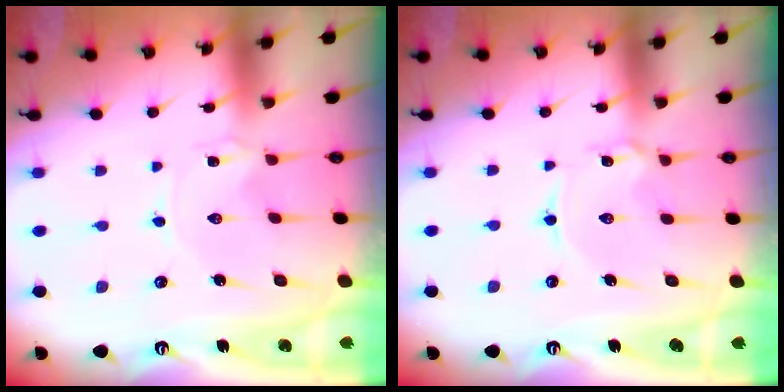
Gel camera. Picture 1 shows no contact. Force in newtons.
{"total": 2.2, "press": 2.2, "slide": 0.3}